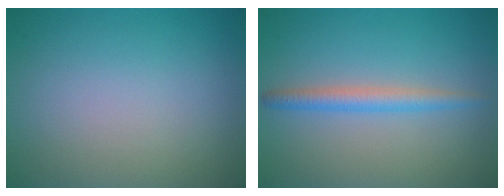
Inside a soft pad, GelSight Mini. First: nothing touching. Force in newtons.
{"total": 2.3, "press": 2.3, "slide": 0.0}